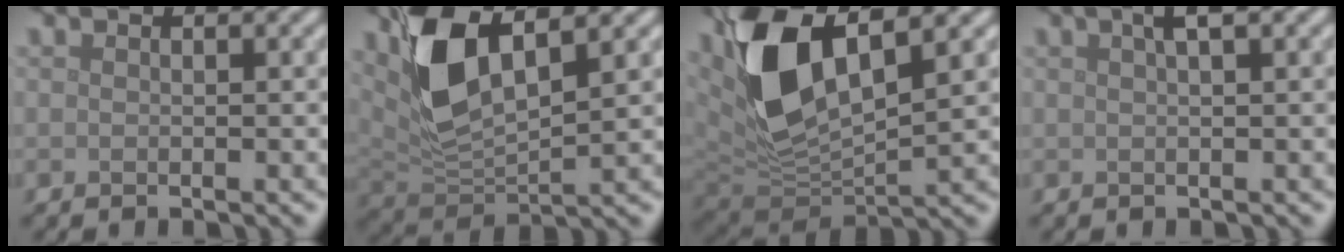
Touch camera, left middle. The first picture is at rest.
{"total": 7.3, "force": [3.1, 3.0, 5.9], "torque": [-0.127, -0.003, 0.059]}
{"total": 10.9, "force": [3.9, 5.4, 8.6], "torque": [-0.195, -0.005, 0.080]}
{"total": 2.5, "force": [1.3, 0.5, 2.1], "torque": [-0.024, 0.011, 0.017]}